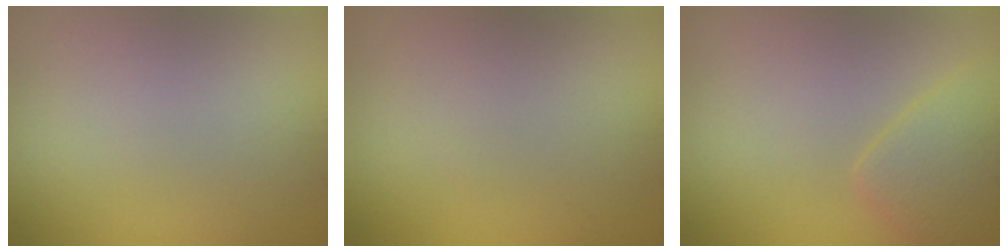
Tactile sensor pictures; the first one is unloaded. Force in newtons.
{"total": 0.0}
{"total": 3.0, "press": 3.0, "slide": 0.2}